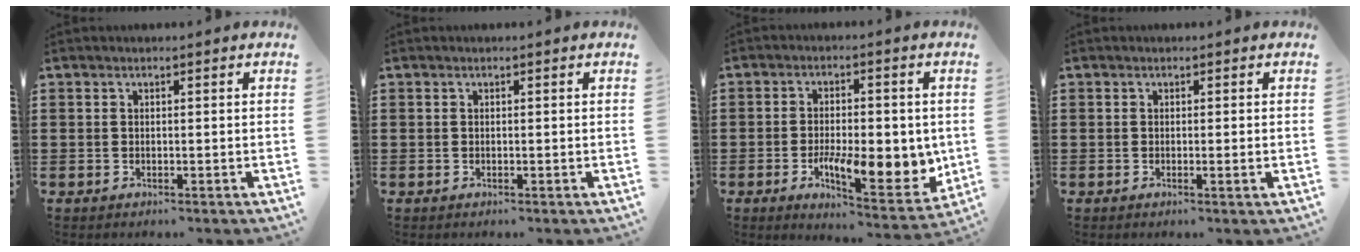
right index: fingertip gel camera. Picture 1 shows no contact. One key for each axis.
{"total": 0.0}
{"total": 10.6, "fx": -2.7, "fy": 4.4, "fz": 9.2, "tx": -0.117, "ty": -0.008, "tz": -0.038}
{"total": 0.6, "fx": 0.0, "fy": -0.2, "fz": 0.6, "tx": -0.010, "ty": -0.004, "tz": 0.000}